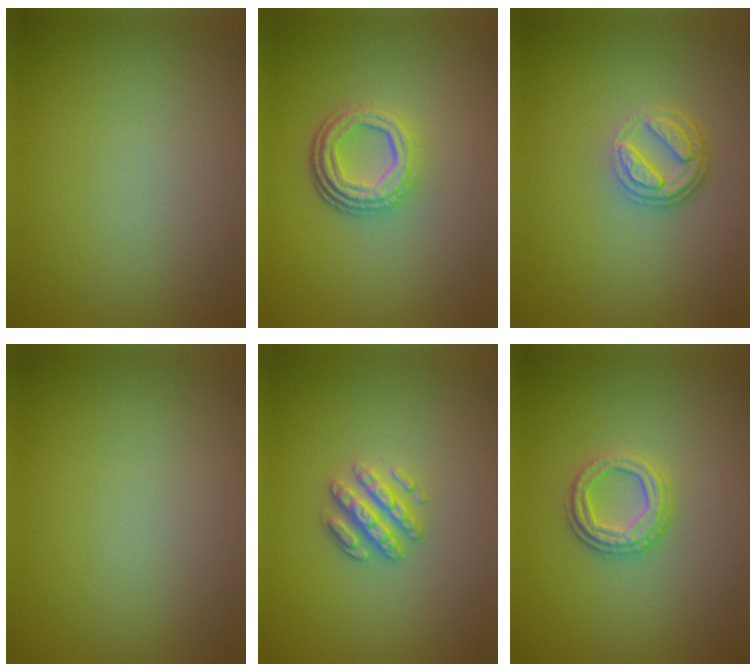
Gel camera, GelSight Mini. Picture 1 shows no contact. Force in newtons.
{"total": 4.5, "press": 3.2, "slide": 3.1}
{"total": 3.7, "press": 2.8, "slide": 2.4}
{"total": 0.0}
{"total": 3.0, "press": 2.6, "slide": 1.5}
{"total": 2.9, "press": 2.7, "slide": 1.0}